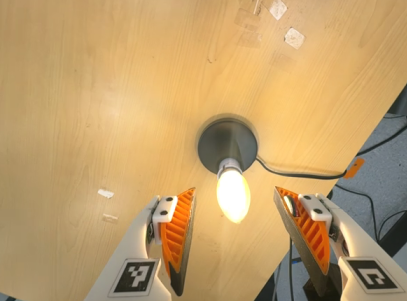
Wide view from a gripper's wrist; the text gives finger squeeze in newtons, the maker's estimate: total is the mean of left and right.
{"total": 0.0}